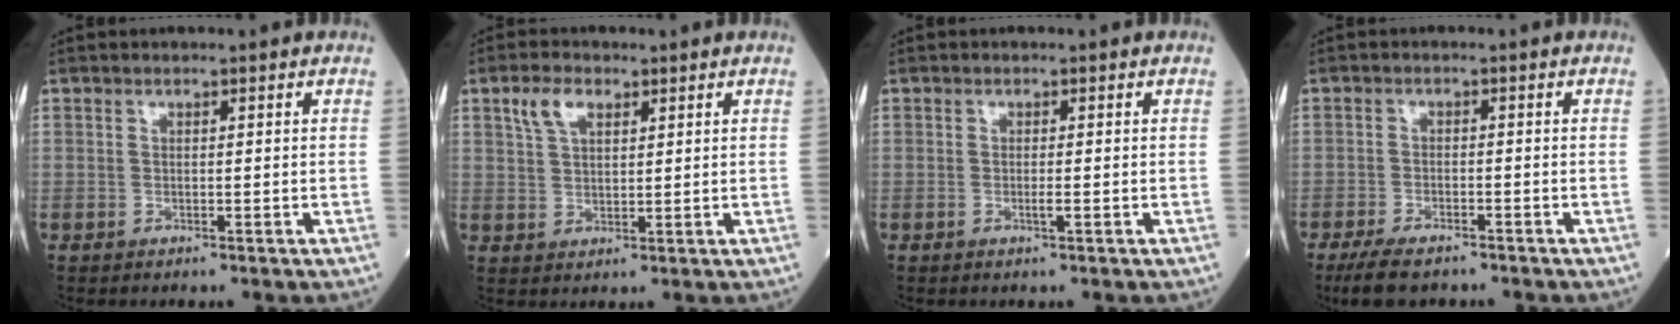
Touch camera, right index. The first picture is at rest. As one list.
[{"total": 4.4, "force": [2.4, 2.2, 3.0], "torque": [-0.065, 0.011, 0.050]}, {"total": 0.9, "force": [-0.3, -0.1, 0.8], "torque": [-0.017, -0.001, -0.006]}, {"total": 6.0, "force": [-4.8, 1.8, 3.1], "torque": [-0.059, -0.010, -0.080]}]